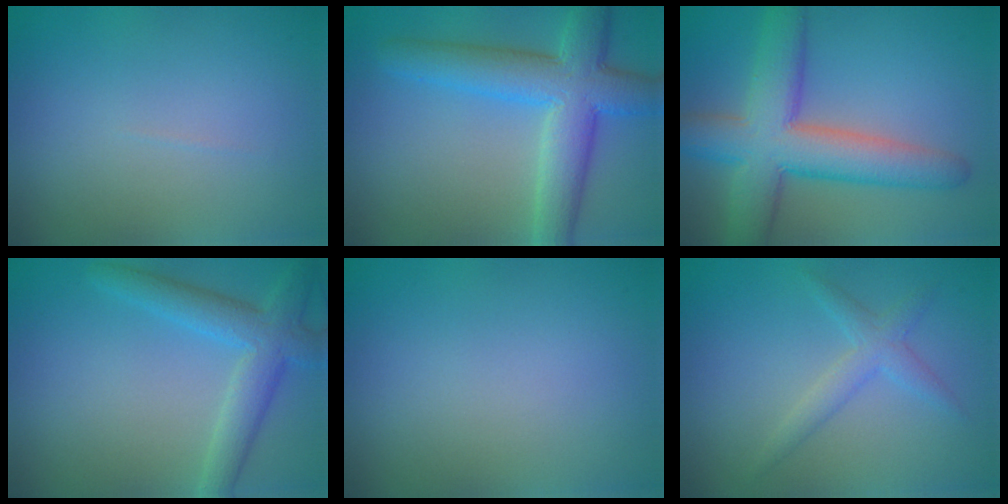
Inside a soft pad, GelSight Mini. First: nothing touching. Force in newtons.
{"total": 7.3, "press": 7.3, "slide": 0.3}
{"total": 8.7, "press": 8.7, "slide": 0.5}
{"total": 4.4, "press": 4.4, "slide": 0.2}
{"total": 0.0}
{"total": 1.3, "press": 1.3, "slide": 0.1}